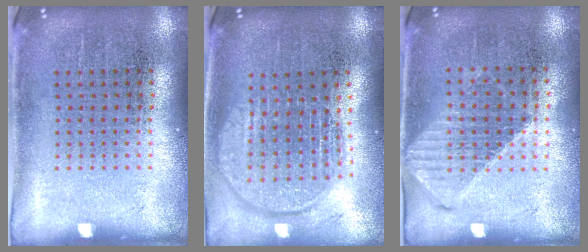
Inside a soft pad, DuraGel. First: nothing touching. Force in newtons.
{"total": 1.9, "press": 1.6, "slide": 0.9}
{"total": 1.2, "press": 1.1, "slide": 0.5}